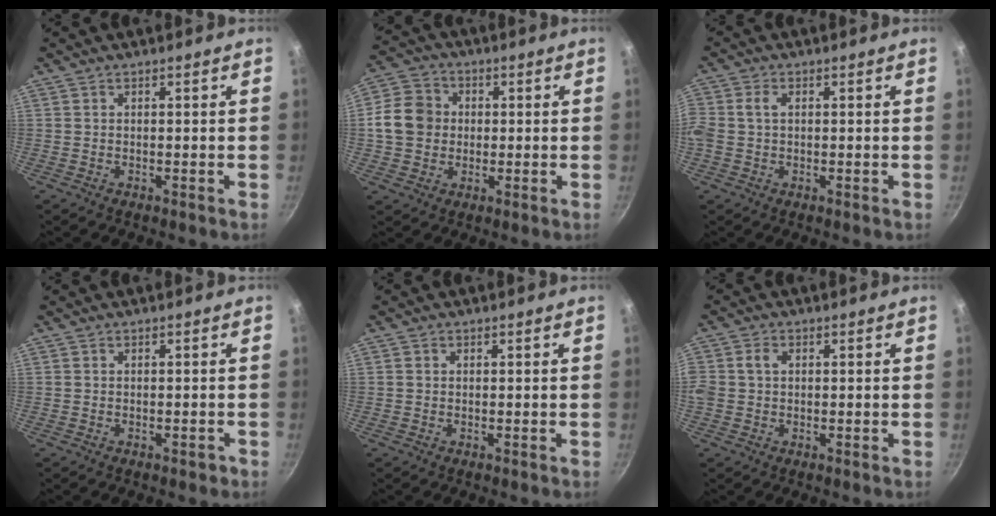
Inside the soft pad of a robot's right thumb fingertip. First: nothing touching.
{"total": 9.9, "force": [0.4, 8.6, 4.9], "torque": [-0.063, 0.013, -0.007]}
{"total": 3.6, "force": [0.3, 2.5, 2.6], "torque": [-0.060, 0.009, -0.002]}
{"total": 1.1, "force": [-0.5, 0.7, 0.7], "torque": [0.001, 0.010, -0.003]}
{"total": 0.9, "force": [0.2, 0.8, 0.3], "torque": [-0.004, 0.003, 0.001]}
{"total": 4.2, "force": [0.5, 3.2, 2.6], "torque": [-0.052, 0.013, 0.003]}